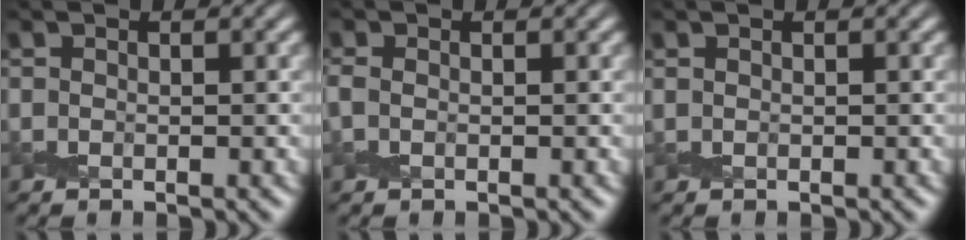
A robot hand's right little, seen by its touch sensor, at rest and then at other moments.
{"total": 1.1, "force": [-0.1, 0.9, 0.7], "torque": [-0.019, -0.002, -0.001]}
{"total": 0.0}